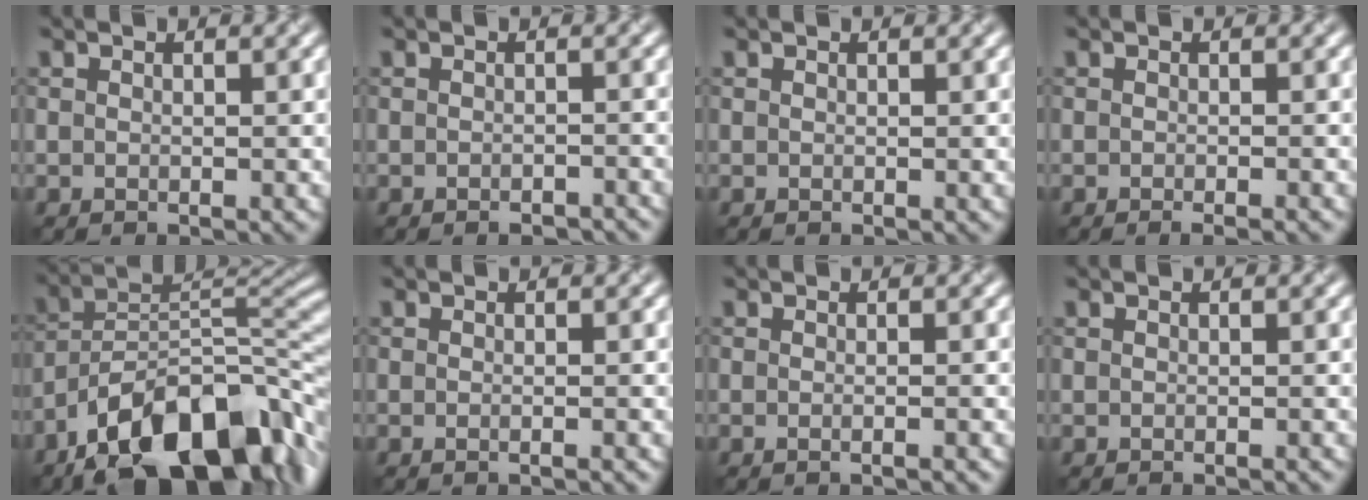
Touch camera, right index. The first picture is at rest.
{"total": 1.6, "force": [-1.3, 0.4, 0.8], "torque": [-0.005, 0.001, -0.014]}
{"total": 0.0}
{"total": 1.5, "force": [-0.9, 0.3, 1.2], "torque": [-0.006, -0.005, -0.013]}
{"total": 14.8, "force": [-9.2, 6.5, 9.6], "torque": [-0.146, 0.011, -0.166]}
{"total": 1.2, "force": [-0.2, 0.4, 1.1], "torque": [-0.009, -0.007, -0.010]}
{"total": 1.5, "force": [-0.3, 0.6, 1.4], "torque": [-0.006, -0.005, -0.013]}
{"total": 0.5, "force": [-0.4, 0.0, 0.3], "torque": [-0.001, 0.001, -0.007]}